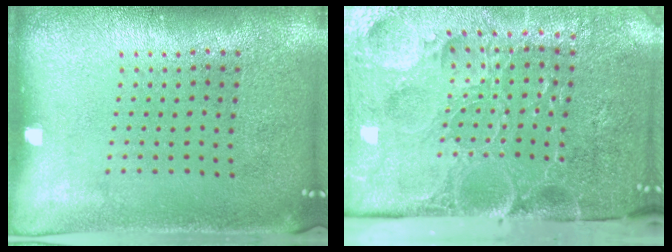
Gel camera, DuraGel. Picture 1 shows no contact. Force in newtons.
{"total": 5.3, "press": 4.2, "slide": 3.2}